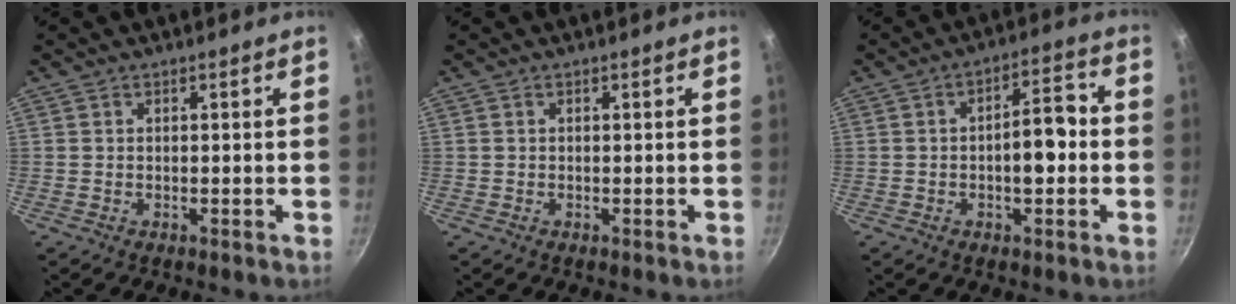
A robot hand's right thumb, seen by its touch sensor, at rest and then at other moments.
{"total": 0.0}
{"total": 7.6, "force": [-1.0, 3.3, 6.7], "torque": [-0.080, 0.030, -0.018]}